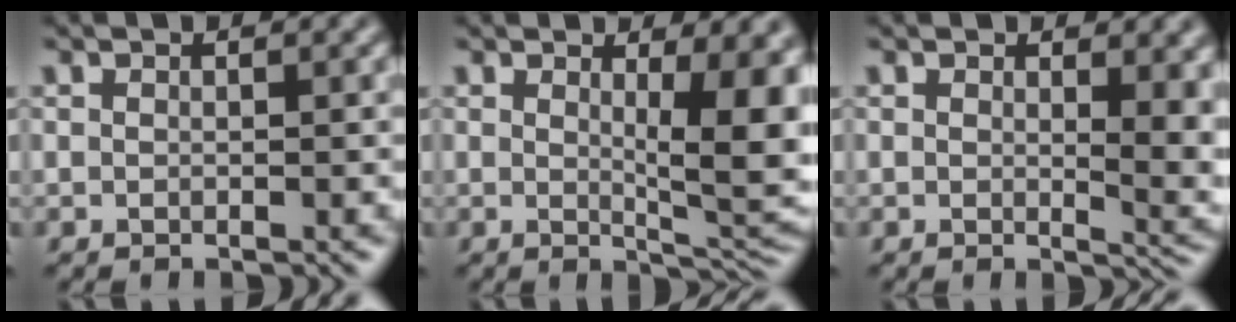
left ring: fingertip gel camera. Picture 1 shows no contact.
{"total": 7.5, "force": [1.4, 2.1, 7.0], "torque": [-0.089, -0.012, 0.027]}
{"total": 5.0, "force": [0.9, 1.8, 4.5], "torque": [-0.048, -0.009, 0.017]}